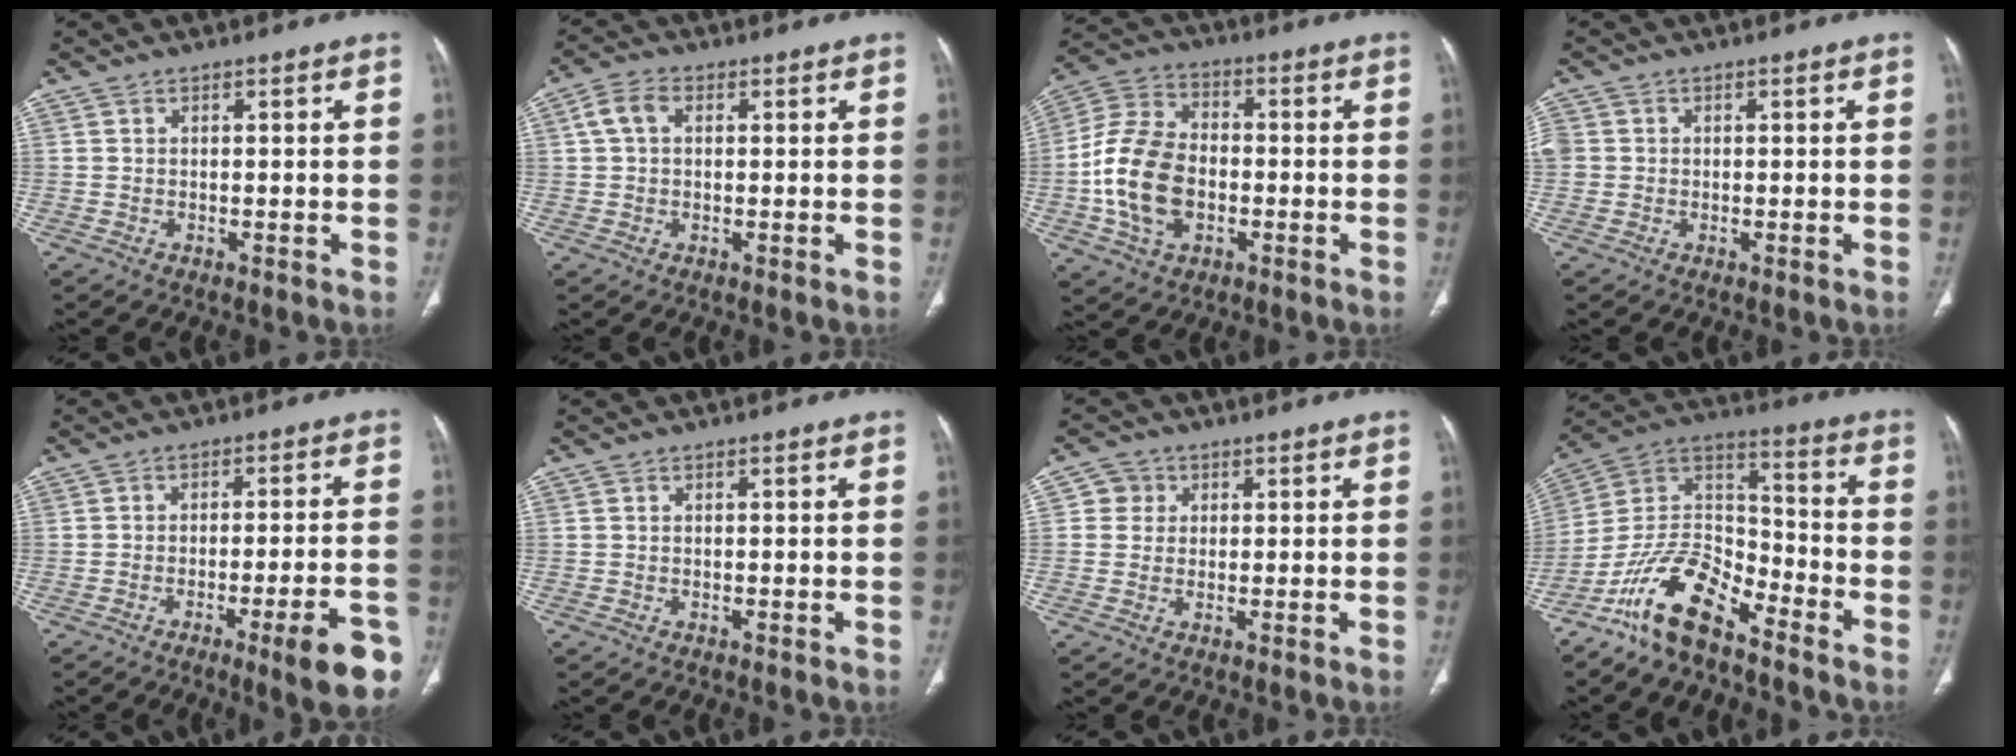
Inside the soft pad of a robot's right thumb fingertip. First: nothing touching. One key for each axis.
{"total": 4.5, "fx": 1.0, "fy": 3.0, "fz": 3.2, "tx": -0.062, "ty": 0.014, "tz": 0.016}
{"total": 14.6, "fx": -2.7, "fy": 10.0, "fz": 10.3, "tx": -0.192, "ty": 0.025, "tz": -0.052}
{"total": 3.4, "fx": 0.0, "fy": 3.2, "fz": 1.2, "tx": -0.021, "ty": 0.012, "tz": 0.003}
{"total": 11.3, "fx": -5.8, "fy": 1.7, "fz": 9.5, "tx": -0.117, "ty": 0.021, "tz": -0.074}
{"total": 0.0}
{"total": 3.3, "fx": 0.7, "fy": 3.2, "fz": 0.6, "tx": 0.013, "ty": 0.003, "tz": 0.005}
{"total": 14.5, "fx": -10.5, "fy": 5.6, "fz": 8.4, "tx": -0.139, "ty": 0.083, "tz": -0.207}